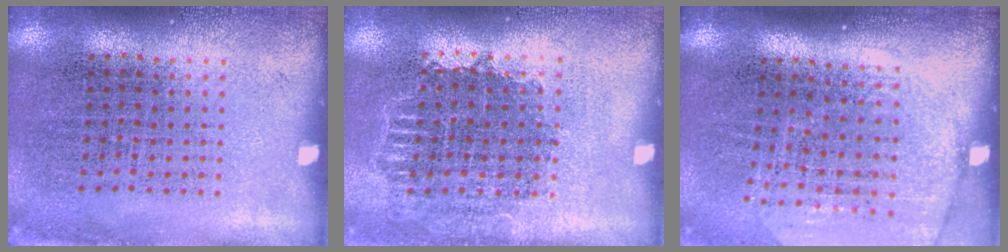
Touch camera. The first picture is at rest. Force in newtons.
{"total": 0.9, "press": 0.8, "slide": 0.2}
{"total": 1.8, "press": 1.5, "slide": 0.9}